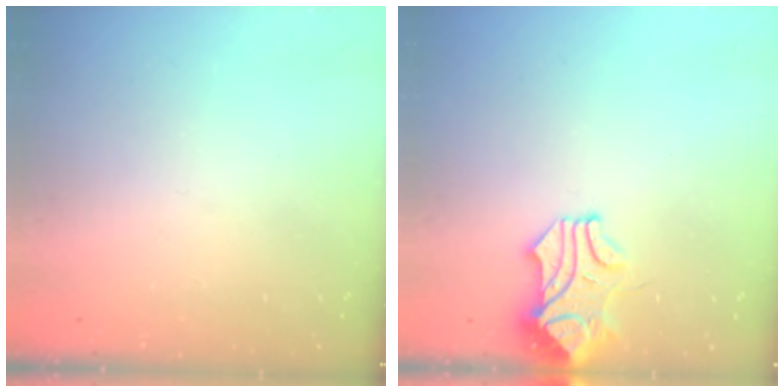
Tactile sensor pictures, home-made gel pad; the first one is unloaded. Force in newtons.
{"total": 1.4, "press": 1.4, "slide": 0.0}